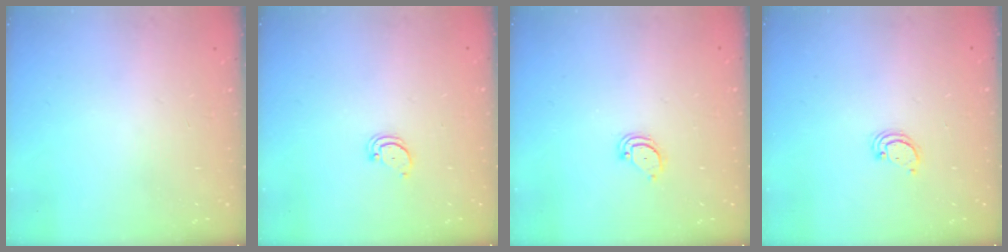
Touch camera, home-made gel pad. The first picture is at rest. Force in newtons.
{"total": 2.5, "press": 2.5, "slide": 0.3}
{"total": 2.4, "press": 2.4, "slide": 0.2}
{"total": 2.4, "press": 2.4, "slide": 0.2}